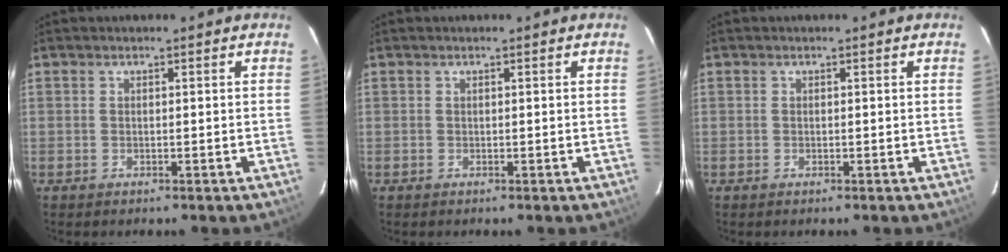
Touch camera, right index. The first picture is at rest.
{"total": 0.0}
{"total": 0.0}